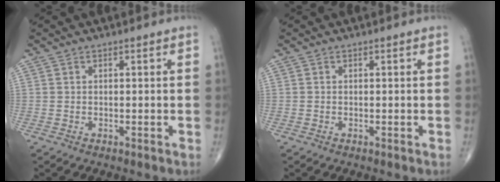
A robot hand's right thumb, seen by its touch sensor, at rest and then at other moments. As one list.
[{"total": 0.0}]